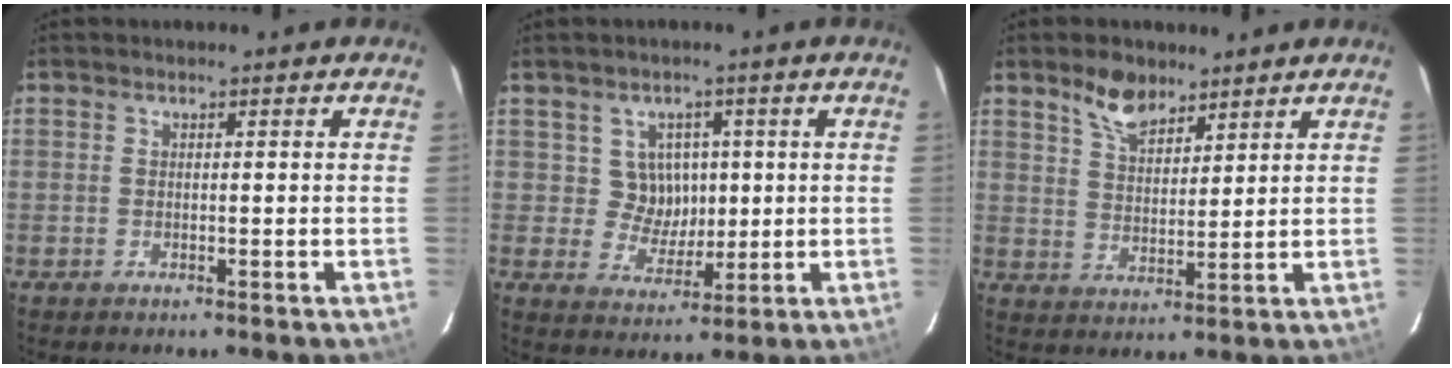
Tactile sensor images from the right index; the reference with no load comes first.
{"total": 6.0, "force": [1.0, 5.8, 1.2], "torque": [-0.018, 0.010, 0.023]}
{"total": 6.8, "force": [5.0, 3.3, 3.2], "torque": [-0.051, 0.003, 0.095]}